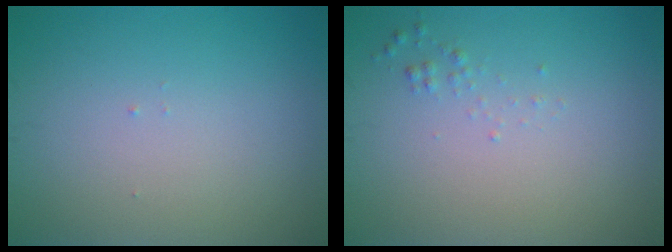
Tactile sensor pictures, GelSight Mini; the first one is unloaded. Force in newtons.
{"total": 0.6, "press": 0.6, "slide": 0.0}